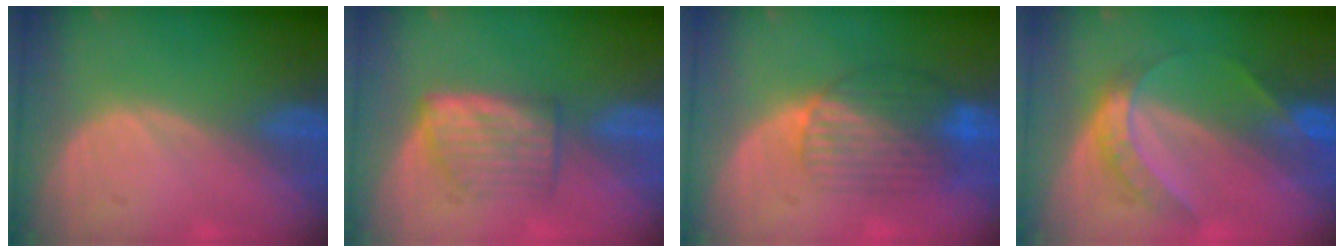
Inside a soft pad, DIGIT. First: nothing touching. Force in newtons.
{"total": 5.6, "press": 5.3, "slide": 1.9}
{"total": 8.1, "press": 7.4, "slide": 3.2}
{"total": 6.2, "press": 5.3, "slide": 3.2}